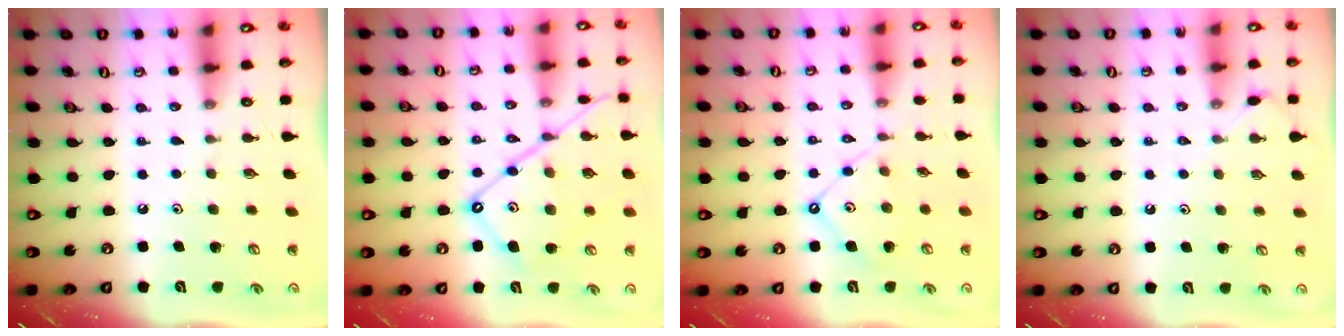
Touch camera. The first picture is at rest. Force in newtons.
{"total": 15.1, "press": 15.0, "slide": 1.5}
{"total": 8.3, "press": 8.2, "slide": 0.9}
{"total": 3.4, "press": 3.4, "slide": 0.7}